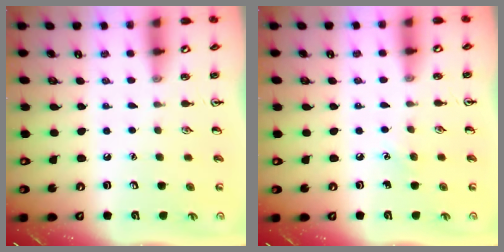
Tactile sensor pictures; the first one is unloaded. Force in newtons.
{"total": 3.7, "press": 3.6, "slide": 1.0}